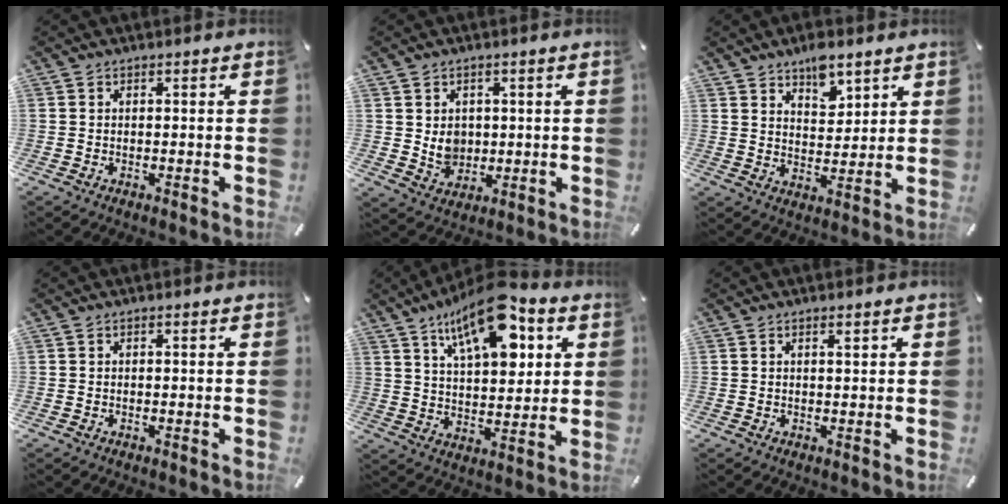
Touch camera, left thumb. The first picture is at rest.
{"total": 5.5, "force": [1.1, 5.1, 1.5], "torque": [-0.008, -0.001, 0.019]}
{"total": 7.2, "force": [5.6, 3.9, 2.5], "torque": [-0.019, -0.034, 0.096]}
{"total": 0.0}
{"total": 17.3, "force": [9.6, 7.9, 12.1], "torque": [-0.194, -0.037, 0.159]}
{"total": 1.1, "force": [0.7, 0.2, 0.8], "torque": [-0.016, 0.000, 0.012]}